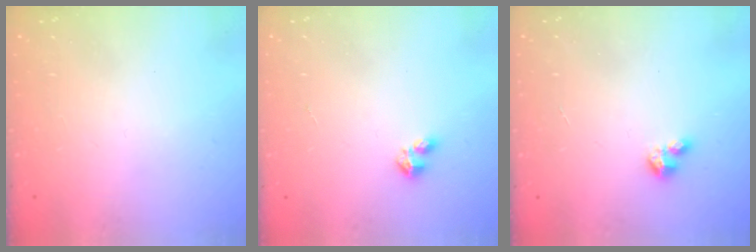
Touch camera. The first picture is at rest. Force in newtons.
{"total": 2.7, "press": 2.7, "slide": 0.4}
{"total": 1.9, "press": 1.9, "slide": 0.3}